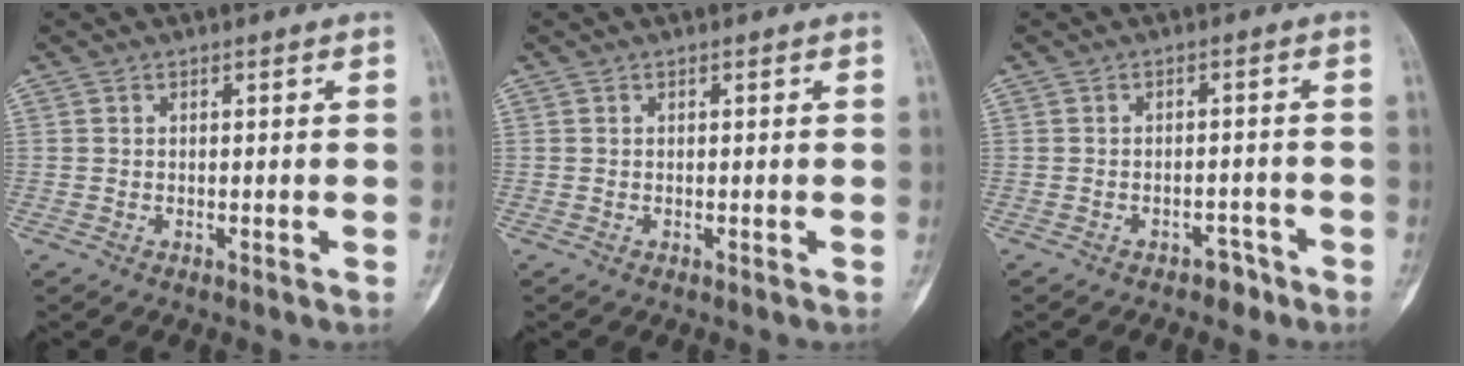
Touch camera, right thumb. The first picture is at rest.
{"total": 0.0}
{"total": 2.9, "force": [-2.1, 1.8, 1.0], "torque": [-0.002, 0.024, -0.025]}